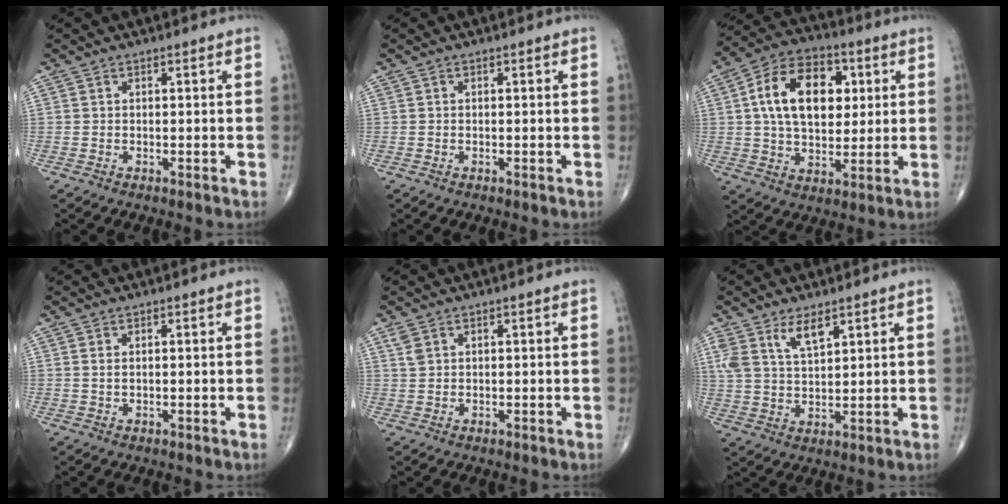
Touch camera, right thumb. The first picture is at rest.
{"total": 0.0}
{"total": 17.3, "force": [3.8, 11.1, 12.8], "torque": [-0.188, 0.007, 0.063]}
{"total": 1.0, "force": [0.5, 0.5, 0.7], "torque": [-0.015, 0.002, 0.013]}
{"total": 2.2, "force": [1.2, 1.4, 1.2], "torque": [-0.024, 0.004, 0.032]}
{"total": 6.4, "force": [4.0, 2.6, 4.3], "torque": [-0.078, -0.019, 0.084]}